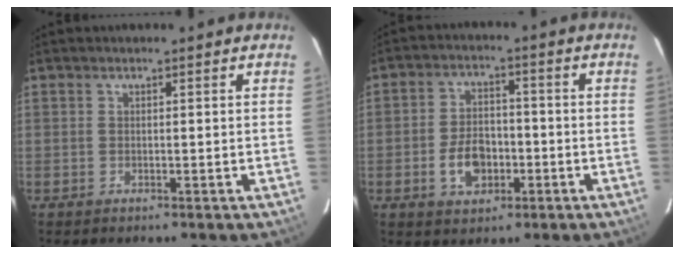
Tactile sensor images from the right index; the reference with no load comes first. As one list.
[{"total": 7.7, "force": [-2.7, 5.0, 5.2], "torque": [-0.102, 0.014, -0.039]}]